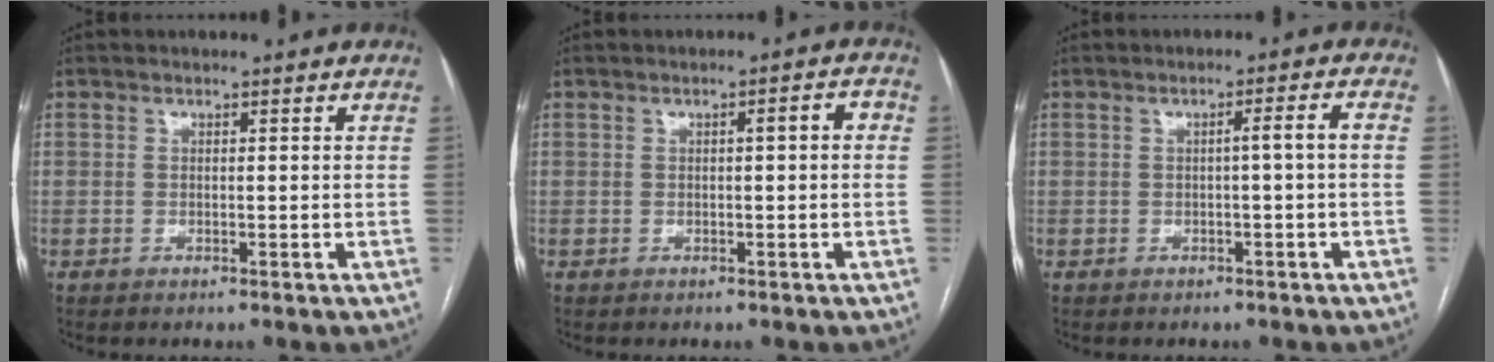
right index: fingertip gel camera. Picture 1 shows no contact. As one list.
[{"total": 2.3, "force": [0.2, 0.5, 2.2], "torque": [-0.030, 0.008, 0.002]}, {"total": 2.3, "force": [-0.3, -0.3, 2.3], "torque": [-0.032, 0.004, -0.002]}]